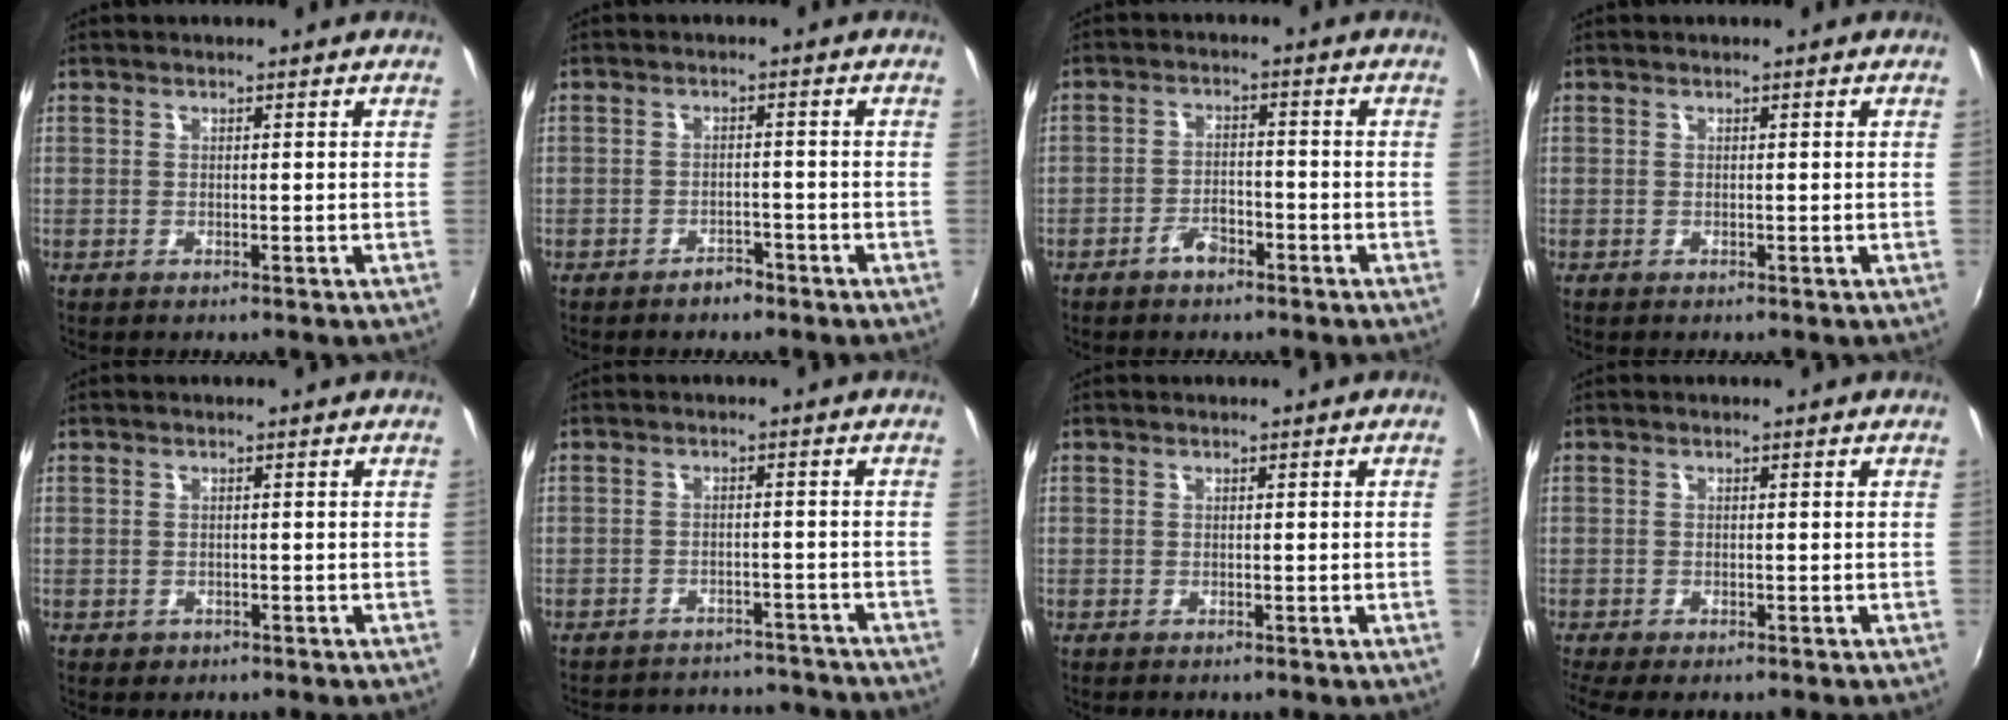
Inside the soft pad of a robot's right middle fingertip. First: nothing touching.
{"total": 2.5, "force": [-2.1, 1.1, 0.7], "torque": [-0.018, 0.003, -0.028]}
{"total": 3.7, "force": [-2.8, 1.7, 1.8], "torque": [-0.041, 0.005, -0.045]}
{"total": 0.0}
{"total": 1.2, "force": [-0.5, 1.0, 0.4], "torque": [-0.007, -0.002, -0.004]}
{"total": 15.8, "force": [-14.3, 5.4, 4.1], "torque": [-0.093, 0.026, -0.172]}
{"total": 0.7, "force": [0.2, -0.4, 0.6], "torque": [-0.003, -0.004, 0.002]}
{"total": 3.6, "force": [-2.6, 0.8, 2.2], "torque": [-0.052, -0.020, -0.044]}